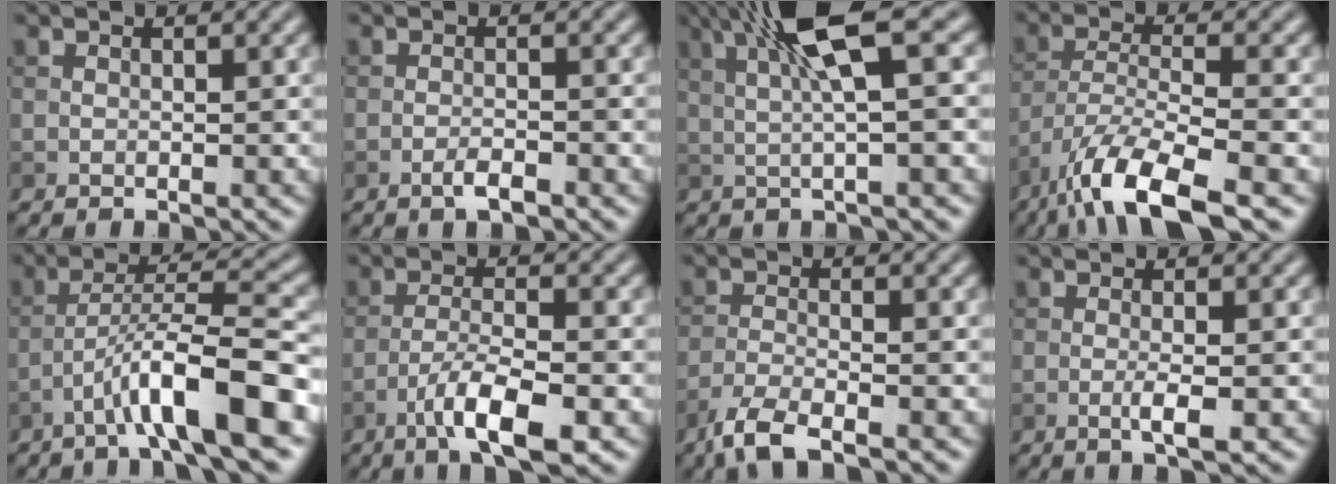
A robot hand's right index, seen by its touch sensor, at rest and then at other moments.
{"total": 1.8, "force": [-1.2, 0.4, 1.4], "torque": [-0.024, 0.002, -0.023]}
{"total": 7.4, "force": [2.4, 1.1, 6.9], "torque": [-0.119, 0.018, 0.040]}
{"total": 9.0, "force": [-6.2, 2.4, 6.1], "torque": [-0.110, -0.005, -0.119]}
{"total": 8.4, "force": [-4.3, 1.2, 7.2], "torque": [-0.117, 0.020, -0.076]}
{"total": 6.3, "force": [-3.5, 1.4, 5.1], "torque": [-0.089, 0.004, -0.063]}
{"total": 4.0, "force": [-3.0, 0.8, 2.4], "torque": [-0.054, -0.008, -0.070]}
{"total": 2.3, "force": [-0.6, 0.4, 2.2], "torque": [-0.039, -0.001, -0.014]}